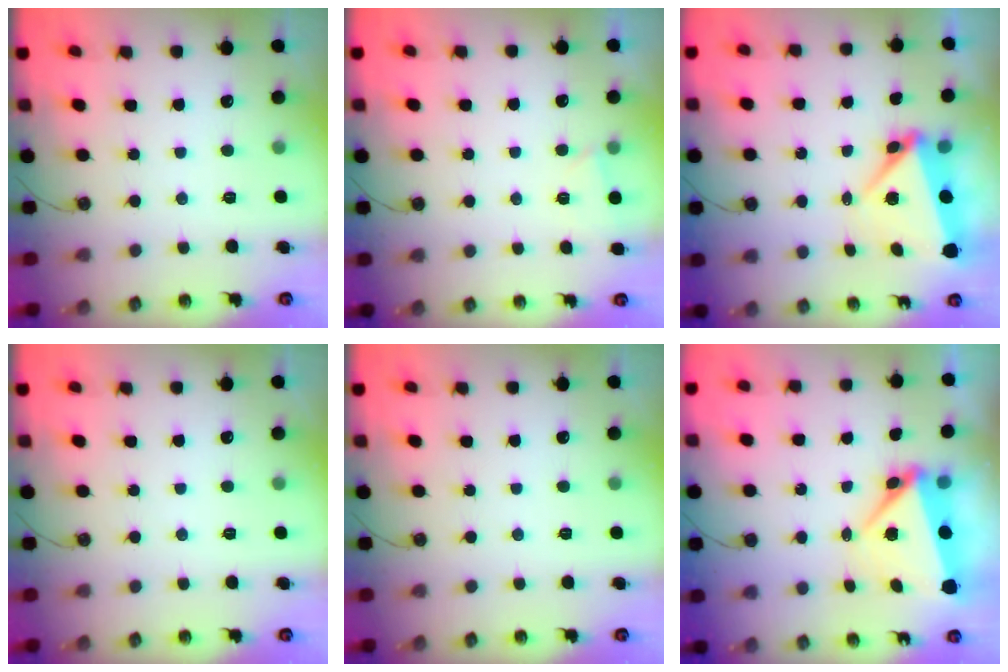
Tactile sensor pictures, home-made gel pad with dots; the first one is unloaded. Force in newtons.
{"total": 2.0, "press": 1.9, "slide": 0.3}
{"total": 5.7, "press": 5.5, "slide": 1.7}
{"total": 0.0}
{"total": 0.0}
{"total": 6.7, "press": 6.7, "slide": 0.5}